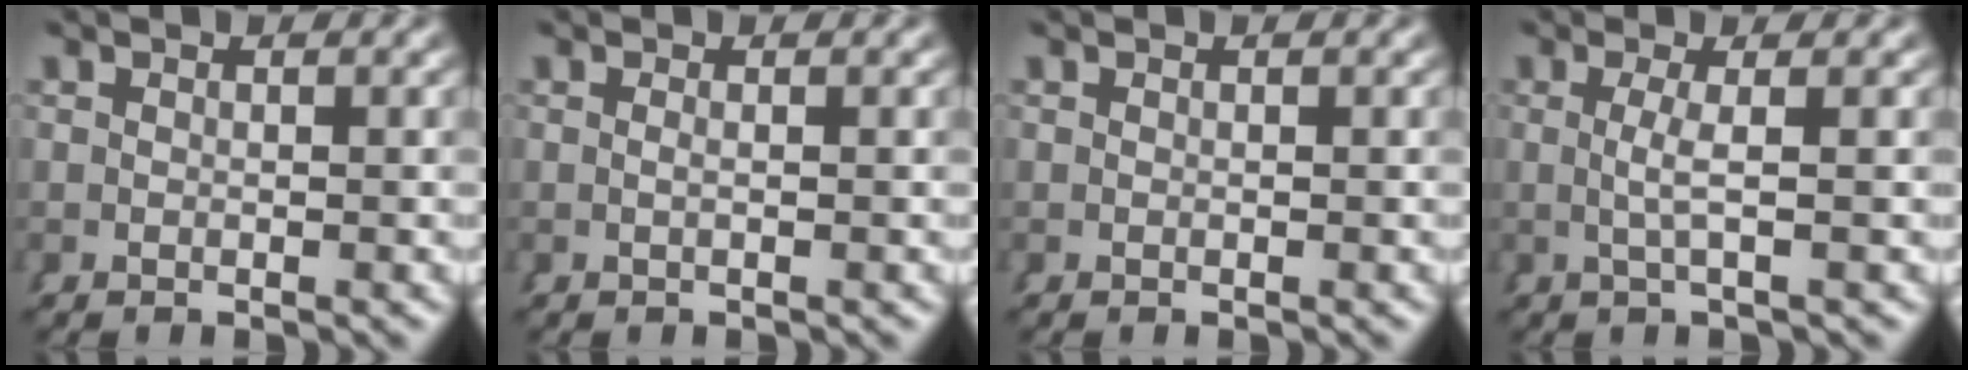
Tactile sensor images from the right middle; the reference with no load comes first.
{"total": 0.6, "force": [-0.2, -0.4, 0.4], "torque": [-0.012, -0.007, -0.001]}
{"total": 0.0}
{"total": 2.1, "force": [0.5, -0.9, 1.8], "torque": [-0.035, -0.003, 0.012]}